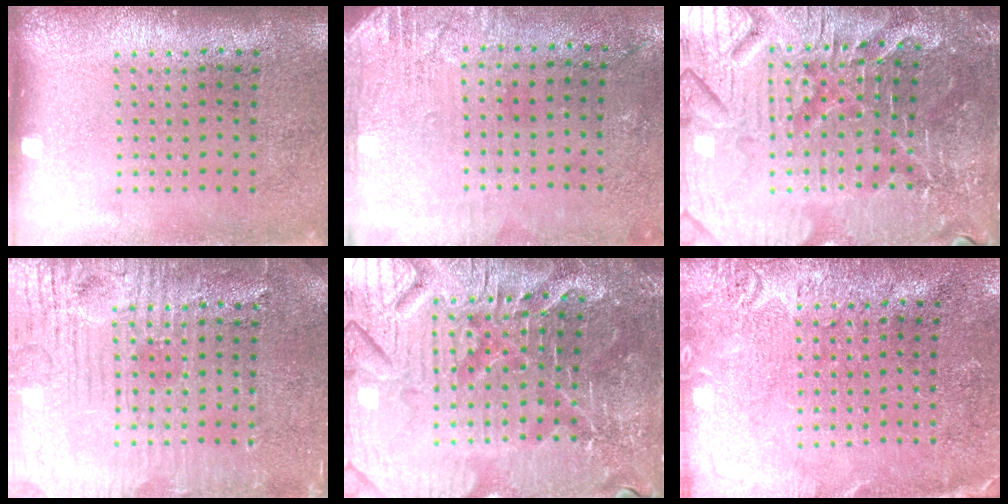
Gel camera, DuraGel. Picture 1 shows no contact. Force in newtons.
{"total": 2.8, "press": 2.3, "slide": 1.6}
{"total": 5.8, "press": 5.4, "slide": 2.0}
{"total": 5.3, "press": 5.3, "slide": 0.7}
{"total": 5.8, "press": 5.4, "slide": 2.0}
{"total": 2.7, "press": 2.6, "slide": 0.6}